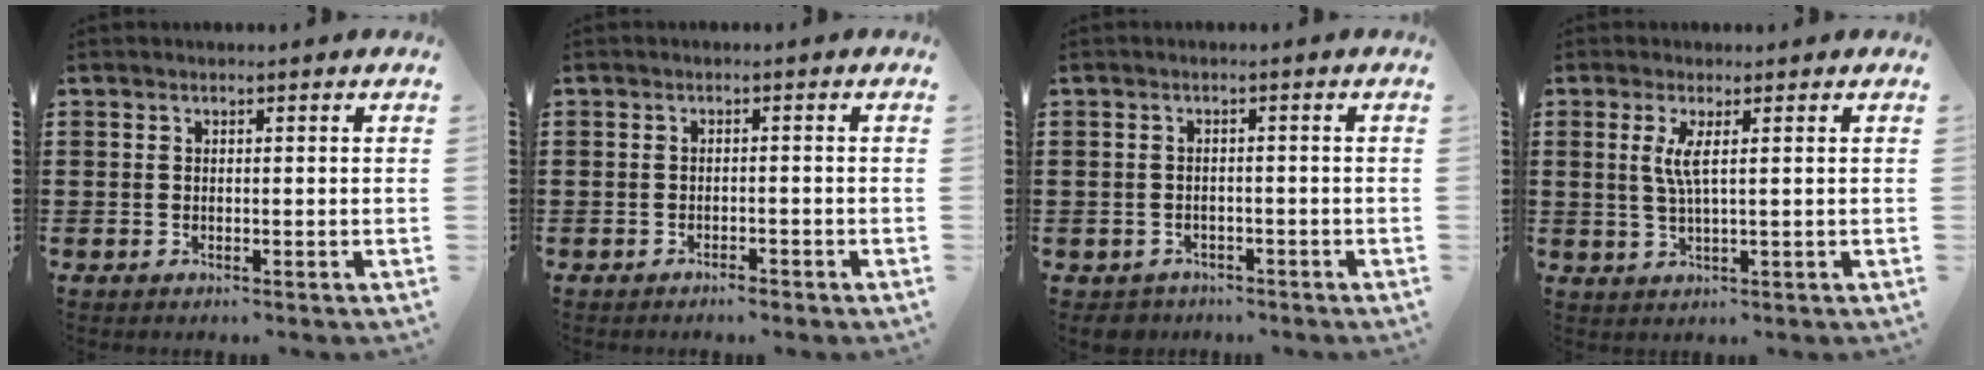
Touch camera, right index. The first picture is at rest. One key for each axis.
{"total": 1.1, "fx": -1.1, "fy": 0.0, "fz": 0.0, "tx": -0.004, "ty": 0.001, "tz": -0.022}
{"total": 1.5, "fx": -1.3, "fy": 0.7, "fz": -0.1, "tx": -0.004, "ty": 0.002, "tz": -0.031}
{"total": 3.2, "fx": 0.9, "fy": 0.0, "fz": 3.1, "tx": -0.064, "ty": -0.003, "tz": 0.013}